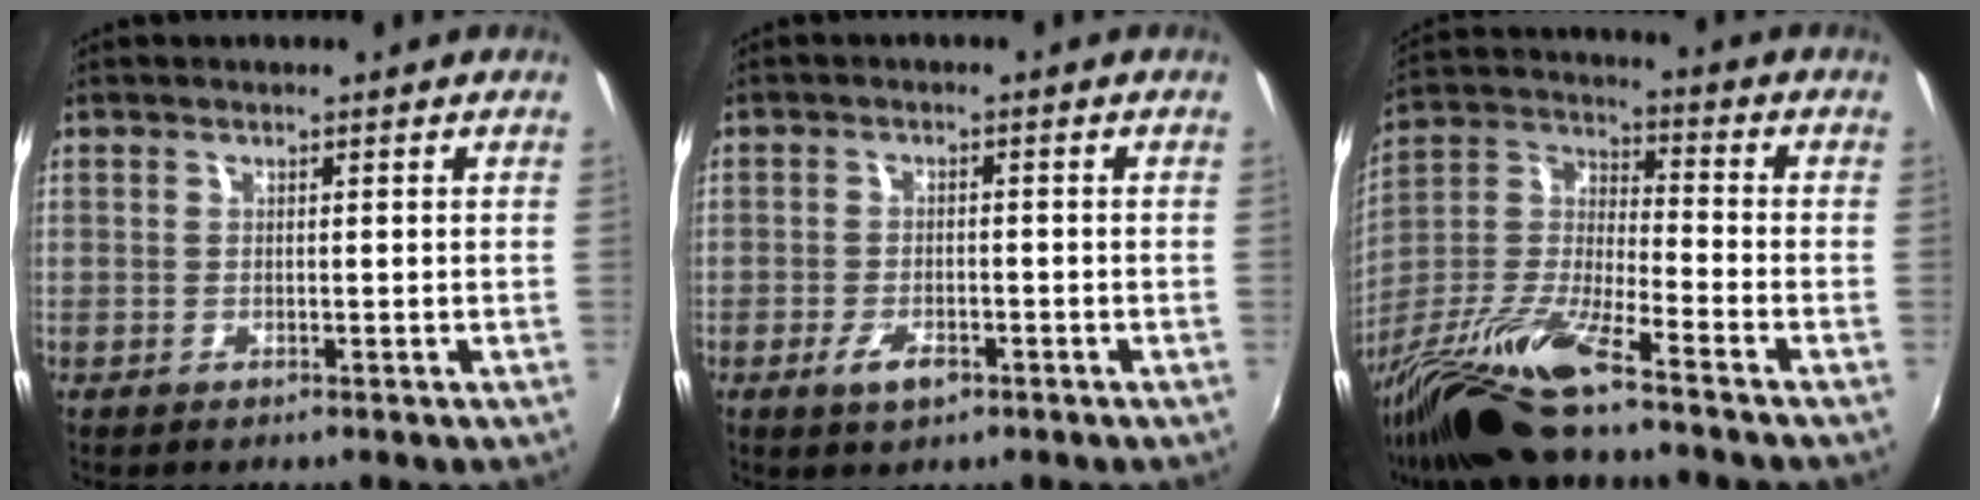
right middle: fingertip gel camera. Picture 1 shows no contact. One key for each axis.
{"total": 4.0, "fx": -2.2, "fy": 1.9, "fz": 2.7, "tx": -0.061, "ty": -0.007, "tz": -0.041}
{"total": 15.0, "fx": -11.7, "fy": 0.4, "fz": 9.4, "tx": -0.196, "ty": -0.020, "tz": -0.235}